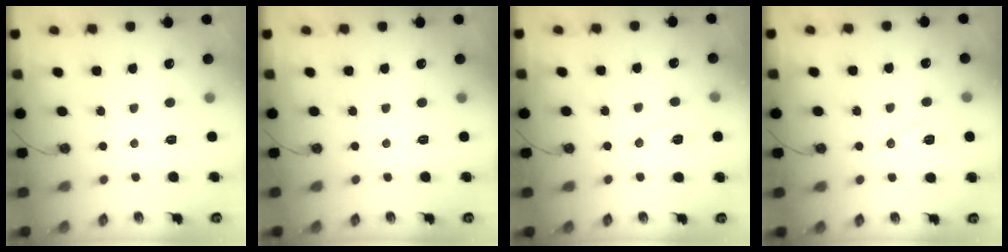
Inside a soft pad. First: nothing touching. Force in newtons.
{"total": 0.0}
{"total": 6.3, "press": 6.1, "slide": 1.6}
{"total": 7.8, "press": 7.2, "slide": 2.9}